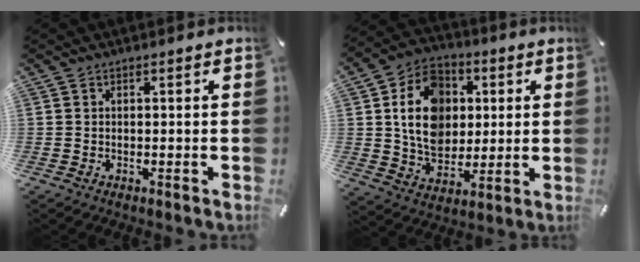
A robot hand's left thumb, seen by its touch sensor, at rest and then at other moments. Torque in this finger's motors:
{"motor_torque": [1.06, 1.00, 1.00, -0.82, 0.37]}